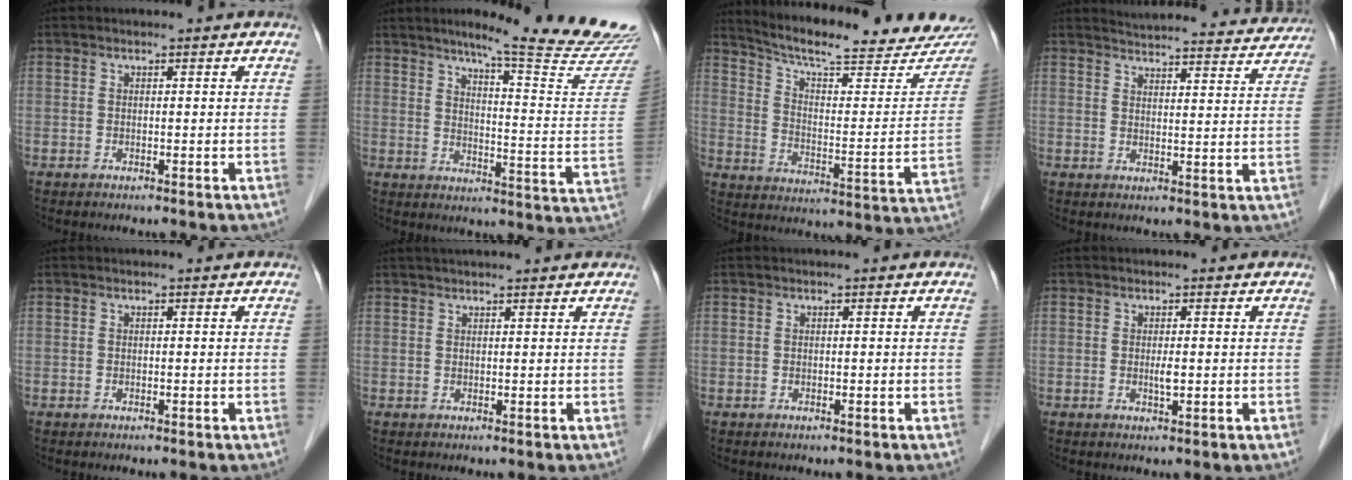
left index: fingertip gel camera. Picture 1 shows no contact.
{"total": 21.5, "force": [19.1, -0.7, 9.8], "torque": [-0.131, -0.099, 0.230]}
{"total": 24.2, "force": [21.7, 3.3, 10.2], "torque": [-0.154, -0.049, 0.286]}
{"total": 18.3, "force": [17.8, 2.2, 3.8], "torque": [-0.047, -0.025, 0.213]}
{"total": 0.0}
{"total": 7.0, "force": [6.2, 0.4, 3.1], "torque": [-0.041, 0.035, 0.081]}
{"total": 0.0}
{"total": 1.3, "force": [0.0, 0.2, 1.3], "torque": [-0.024, -0.002, 0.000]}